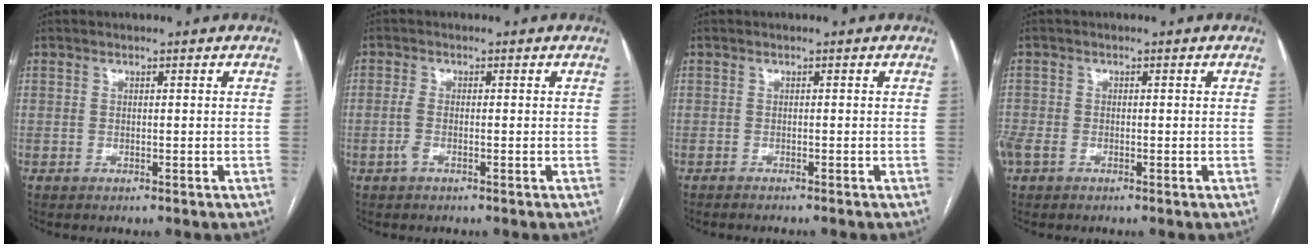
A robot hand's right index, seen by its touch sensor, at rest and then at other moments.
{"total": 1.8, "force": [-0.8, 0.6, 1.6], "torque": [-0.038, 0.001, -0.018]}
{"total": 3.3, "force": [-3.0, 0.2, 1.4], "torque": [-0.018, -0.003, -0.036]}
{"total": 3.2, "force": [-1.5, 2.1, 1.9], "torque": [-0.053, 0.000, -0.026]}